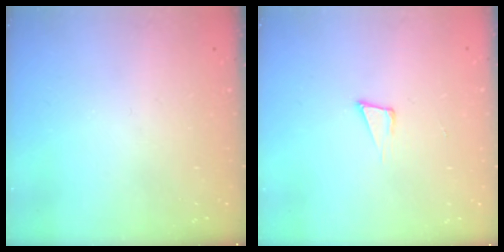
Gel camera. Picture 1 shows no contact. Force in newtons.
{"total": 5.1, "press": 3.8, "slide": 3.3}